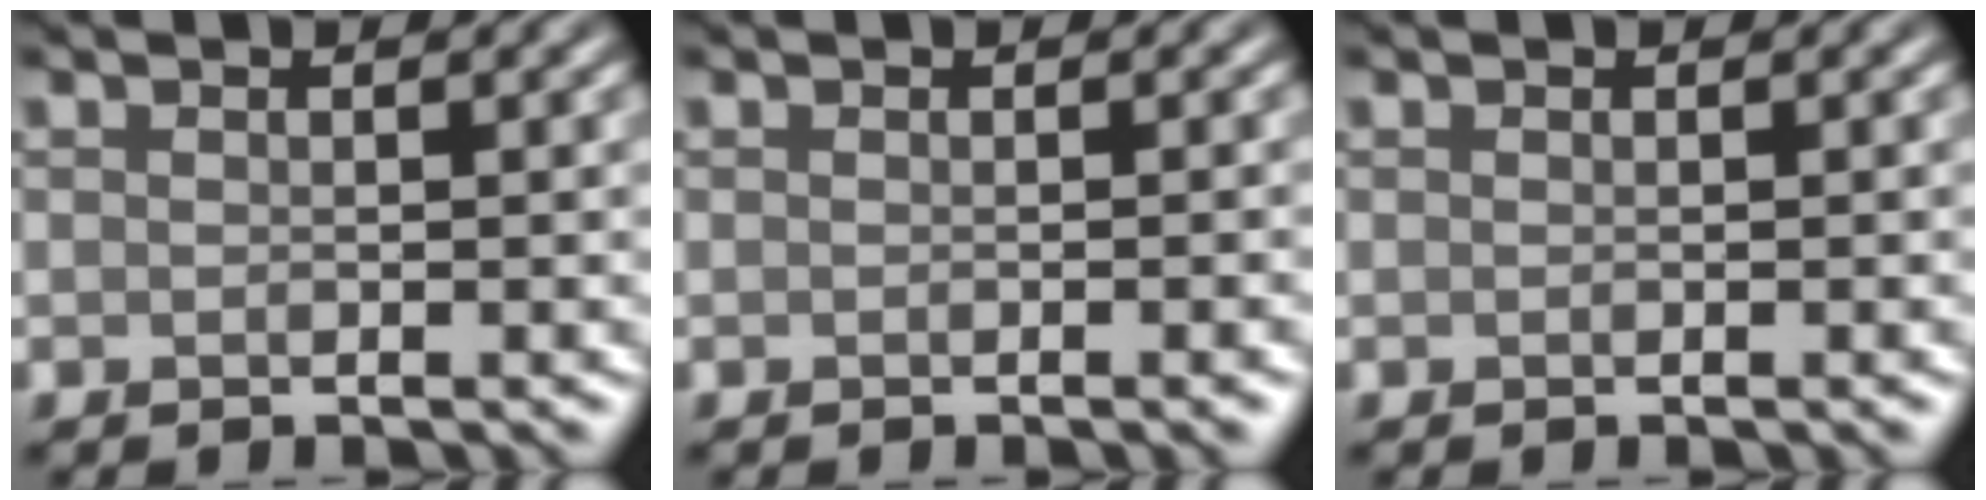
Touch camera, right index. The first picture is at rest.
{"total": 1.2, "force": [-0.4, 0.3, 1.1], "torque": [-0.008, 0.000, -0.008]}
{"total": 0.0}